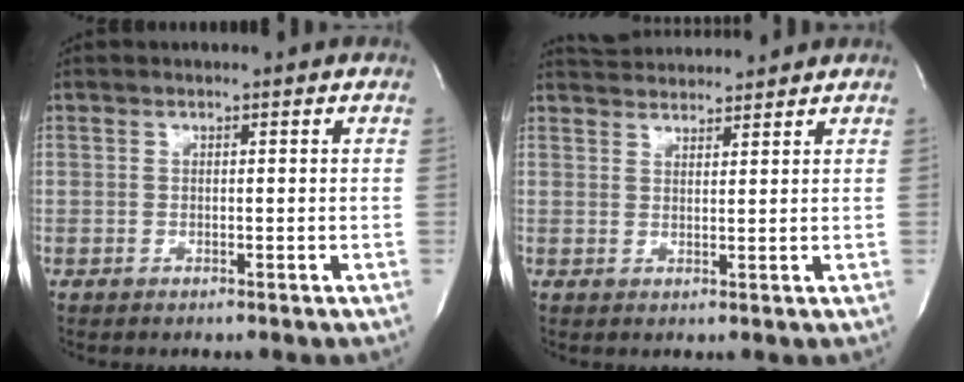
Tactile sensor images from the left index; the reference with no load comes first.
{"total": 5.9, "force": [5.8, 0.5, 0.9], "torque": [-0.023, 0.028, 0.092]}